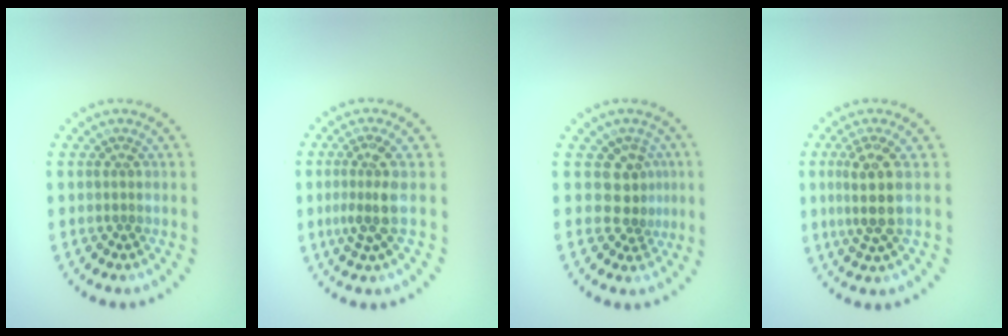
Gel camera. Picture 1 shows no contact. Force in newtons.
{"total": 2.7, "press": 2.0, "slide": 1.9}
{"total": 2.7, "press": 2.0, "slide": 1.9}
{"total": 3.6, "press": 2.9, "slide": 2.1}